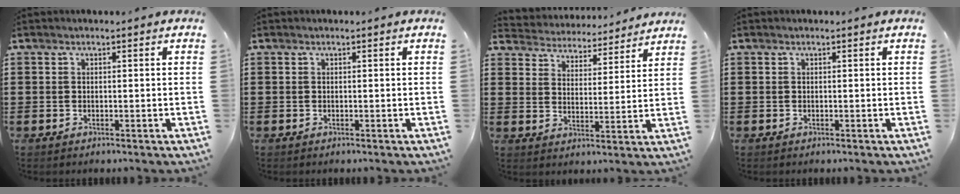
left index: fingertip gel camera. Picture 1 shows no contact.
{"total": 0.0}
{"total": 4.2, "force": [4.2, 0.0, -0.6], "torque": [-0.015, -0.036, 0.069]}
{"total": 0.0}